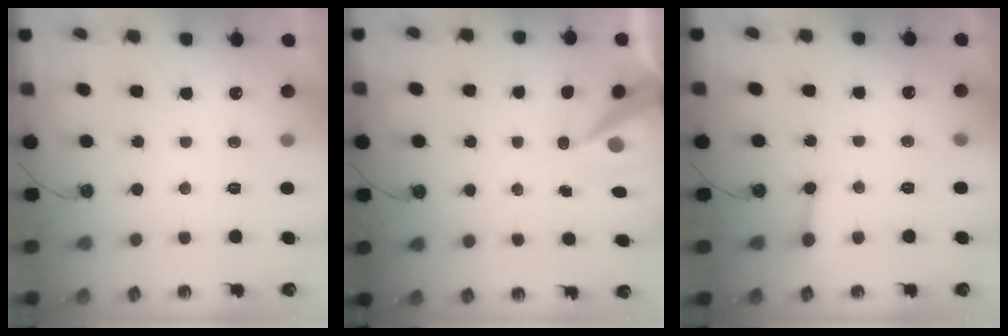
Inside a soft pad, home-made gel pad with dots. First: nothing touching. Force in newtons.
{"total": 8.4, "press": 8.3, "slide": 0.5}
{"total": 4.2, "press": 4.2, "slide": 0.3}